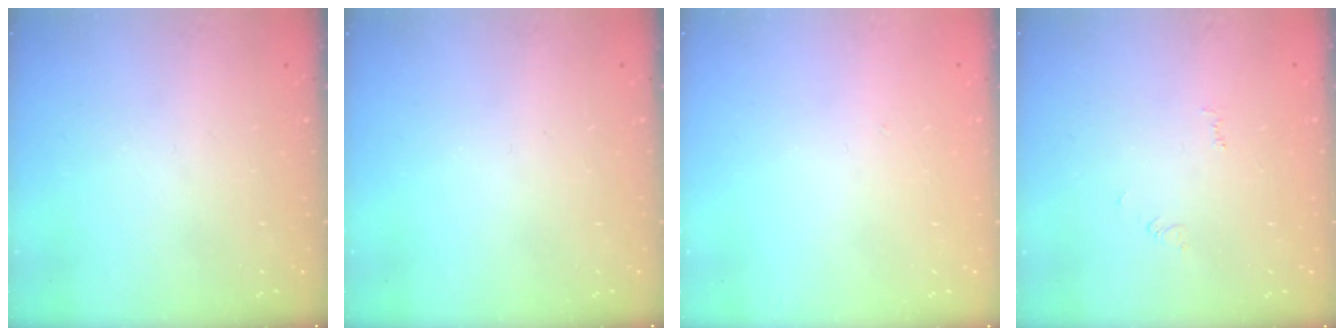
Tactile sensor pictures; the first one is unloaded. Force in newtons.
{"total": 0.0}
{"total": 1.6, "press": 1.6, "slide": 0.0}
{"total": 2.5, "press": 2.5, "slide": 0.4}